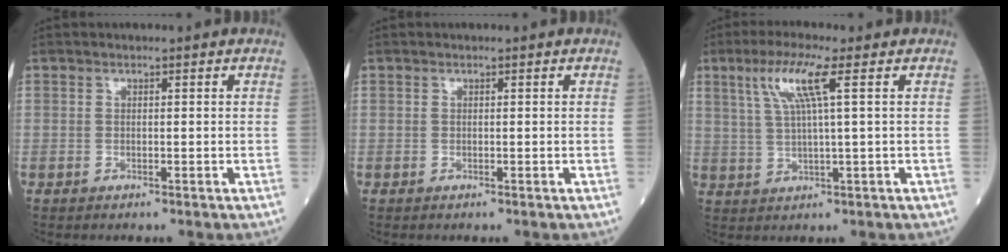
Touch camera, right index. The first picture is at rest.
{"total": 0.0}
{"total": 7.0, "force": [2.9, -0.2, 6.4], "torque": [-0.133, 0.010, 0.061]}